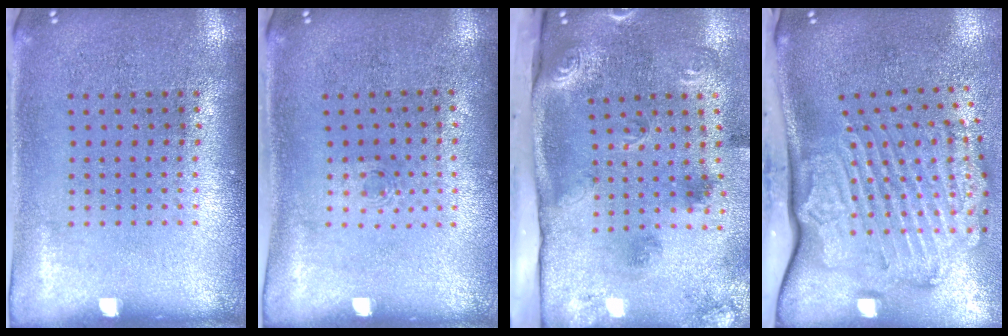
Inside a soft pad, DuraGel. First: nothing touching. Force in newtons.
{"total": 0.5, "press": 0.3, "slide": 0.4}
{"total": 3.2, "press": 2.1, "slide": 2.5}
{"total": 3.6, "press": 2.4, "slide": 2.6}